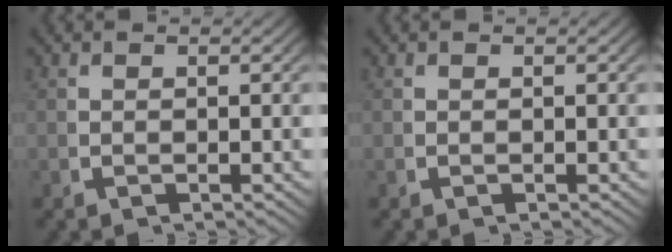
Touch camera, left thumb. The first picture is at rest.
{"total": 0.0}